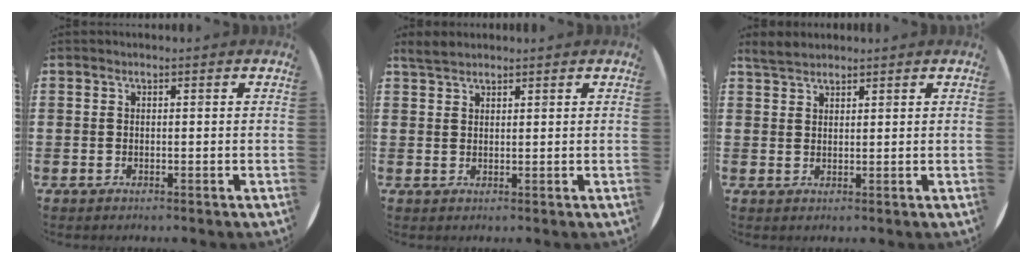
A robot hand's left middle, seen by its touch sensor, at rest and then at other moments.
{"total": 2.2, "force": [2.0, 0.6, 0.5], "torque": [-0.006, 0.003, 0.037]}
{"total": 2.5, "force": [2.3, 0.8, 0.6], "torque": [-0.015, 0.006, 0.044]}